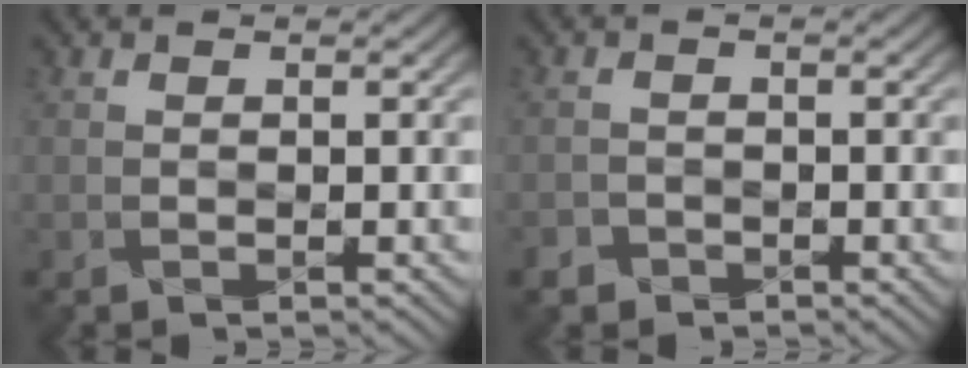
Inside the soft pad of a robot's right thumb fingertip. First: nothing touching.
{"total": 1.8, "force": [-1.6, 0.5, -0.7], "torque": [0.006, -0.009, -0.027]}